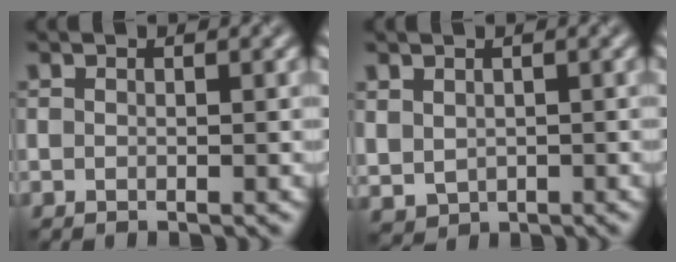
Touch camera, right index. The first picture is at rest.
{"total": 1.7, "force": [0.7, 1.4, 0.7], "torque": [-0.017, -0.005, 0.019]}